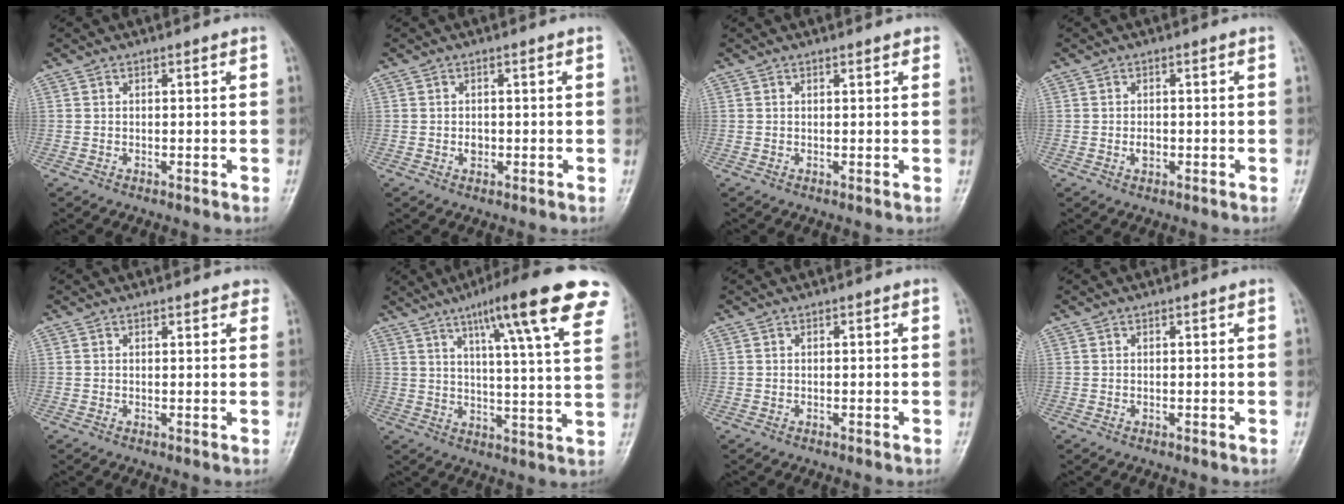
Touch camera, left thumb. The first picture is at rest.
{"total": 1.3, "force": [0.0, 1.0, 0.9], "torque": [-0.008, 0.000, 0.002]}
{"total": 1.1, "force": [0.9, 0.3, 0.5], "torque": [-0.005, -0.003, 0.009]}
{"total": 1.5, "force": [-0.2, 1.0, 1.1], "torque": [-0.013, 0.001, -0.001]}
{"total": 2.1, "force": [1.8, 0.8, 0.8], "torque": [0.005, -0.003, 0.013]}
{"total": 21.3, "force": [12.4, 2.9, 17.1], "torque": [-0.224, -0.030, 0.160]}
{"total": 0.0}
{"total": 0.0}